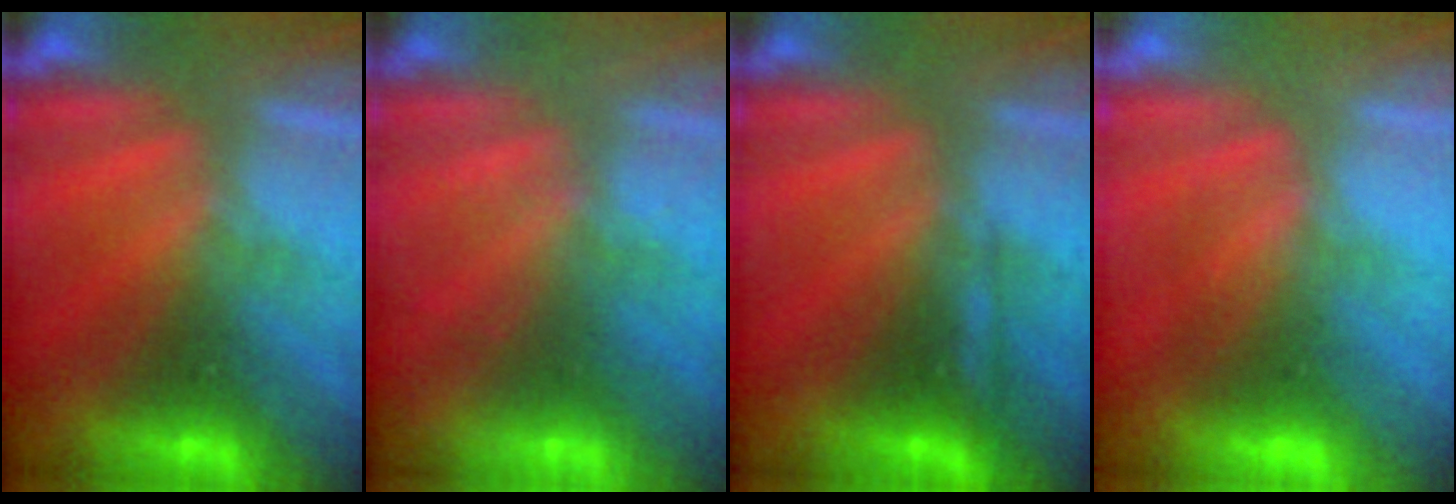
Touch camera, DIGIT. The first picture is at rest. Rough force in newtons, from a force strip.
{"total": 2.0}
{"total": 2.2}
{"total": 2.7}